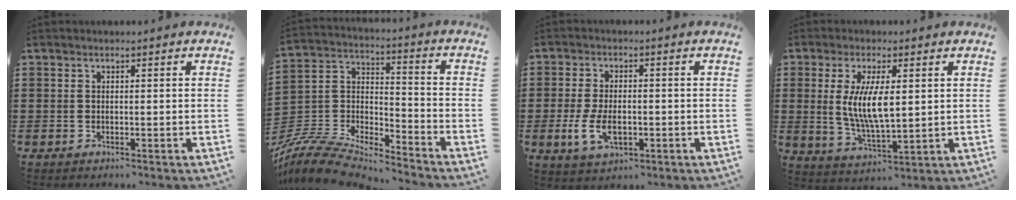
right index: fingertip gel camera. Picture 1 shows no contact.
{"total": 9.9, "force": [-9.2, 2.3, 2.9], "torque": [-0.077, 0.008, -0.187]}
{"total": 5.8, "force": [-1.3, 3.2, 4.7], "torque": [-0.102, -0.002, -0.025]}
{"total": 8.2, "force": [1.2, 2.8, 7.6], "torque": [-0.160, 0.001, 0.017]}